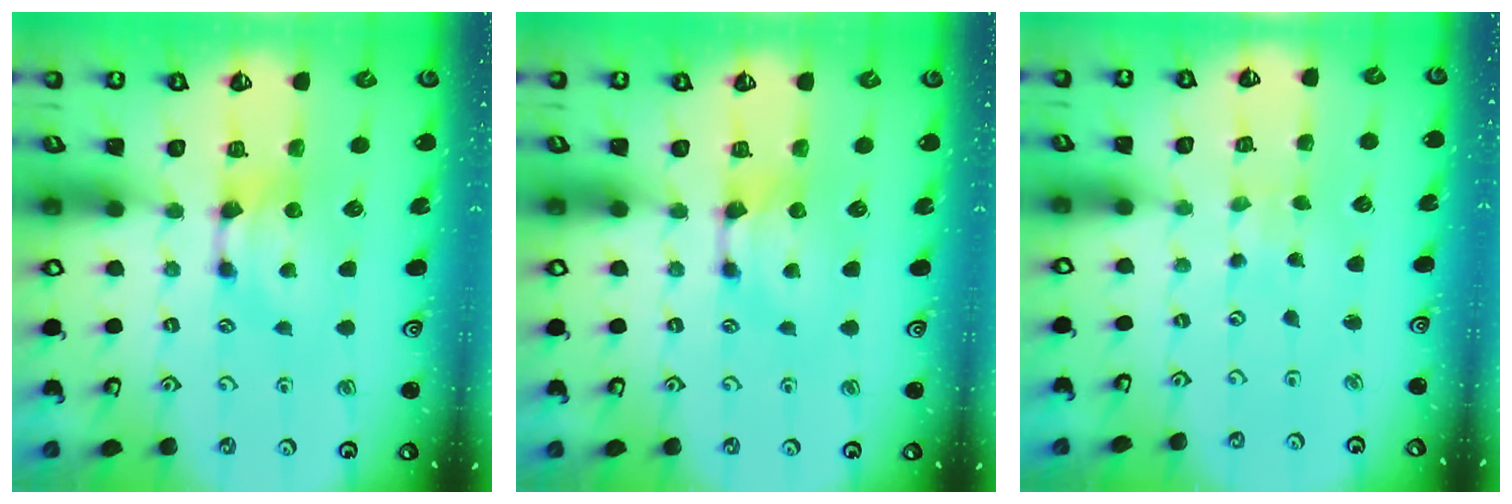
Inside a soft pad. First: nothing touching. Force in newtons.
{"total": 0.0}
{"total": 5.5, "press": 5.5, "slide": 0.3}